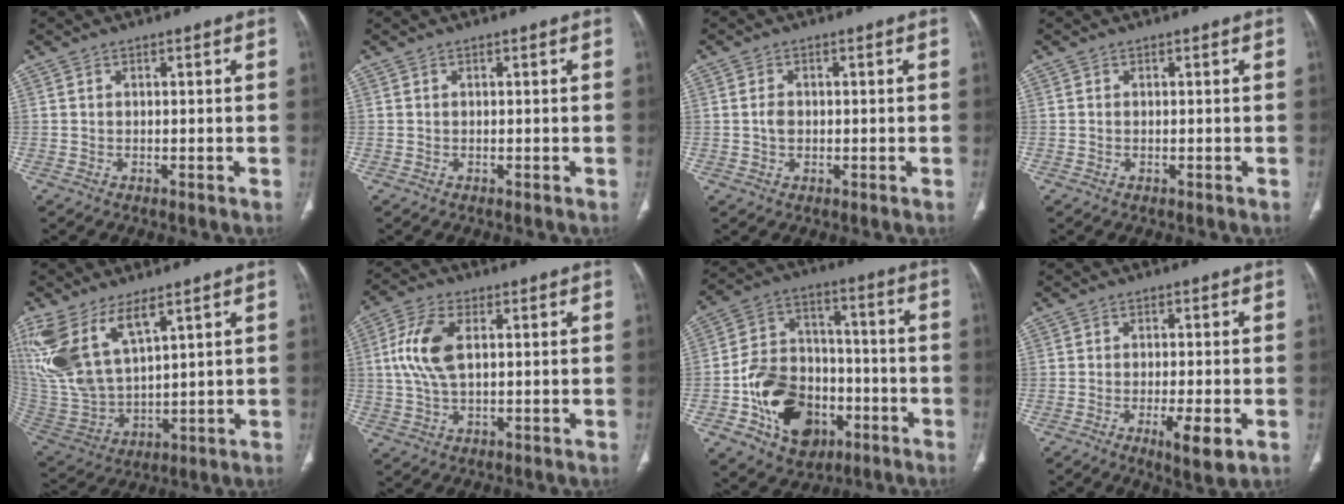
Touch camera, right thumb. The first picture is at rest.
{"total": 0.0}
{"total": 2.4, "force": [0.0, 1.7, 1.6], "torque": [-0.027, 0.002, 0.001]}
{"total": 0.0}
{"total": 16.7, "force": [9.3, 7.4, 11.8], "torque": [-0.255, -0.033, 0.207]}
{"total": 9.2, "force": [1.7, 4.7, 7.7], "torque": [-0.173, 0.007, 0.032]}
{"total": 19.1, "force": [-6.8, 13.9, 11.2], "torque": [-0.146, 0.045, -0.103]}
{"total": 6.3, "force": [-2.3, 1.5, 5.7], "torque": [-0.093, -0.011, -0.035]}